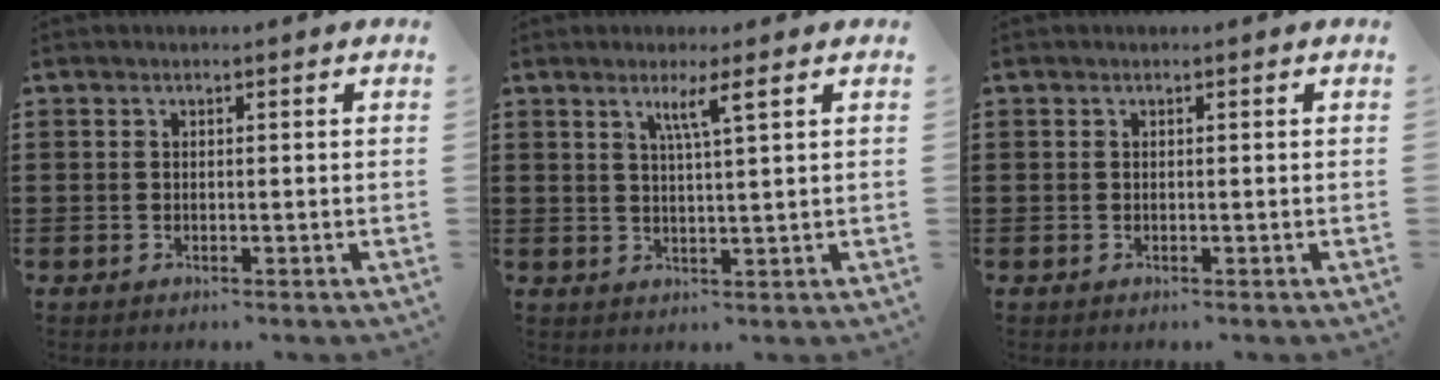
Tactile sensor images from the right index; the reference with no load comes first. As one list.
[{"total": 3.7, "force": [1.8, -0.4, 3.1], "torque": [-0.066, -0.005, 0.028]}, {"total": 0.0}]